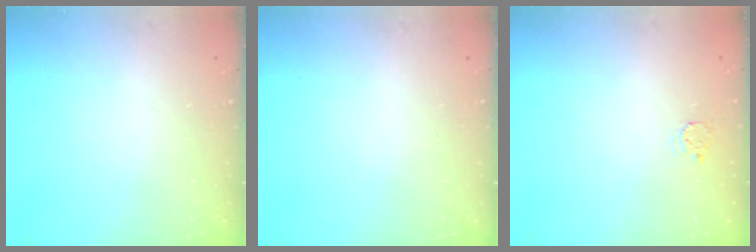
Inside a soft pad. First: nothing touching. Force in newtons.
{"total": 0.0}
{"total": 2.5, "press": 2.5, "slide": 0.3}